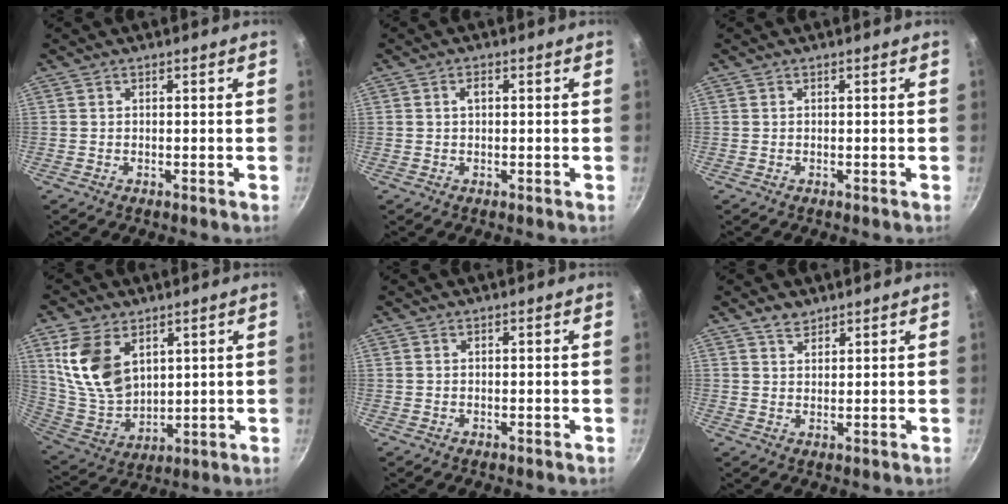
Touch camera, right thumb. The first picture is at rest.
{"total": 1.5, "force": [0.3, 0.9, 1.2], "torque": [-0.018, 0.006, 0.004]}
{"total": 0.0}
{"total": 14.4, "force": [5.9, 9.2, 9.3], "torque": [-0.160, -0.036, 0.133]}
{"total": 0.0}
{"total": 2.8, "force": [2.2, 1.5, 0.9], "torque": [-0.007, -0.011, 0.039]}